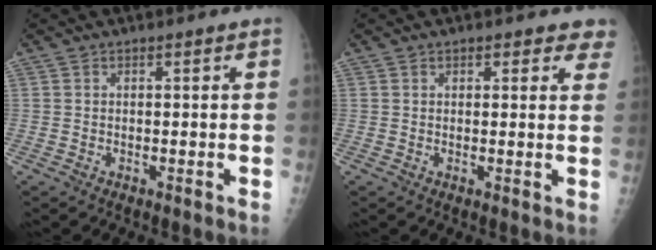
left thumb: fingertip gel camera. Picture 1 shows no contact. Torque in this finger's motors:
{"motor_torque": [-0.30, -0.10, -0.21, -0.31, 0.06]}